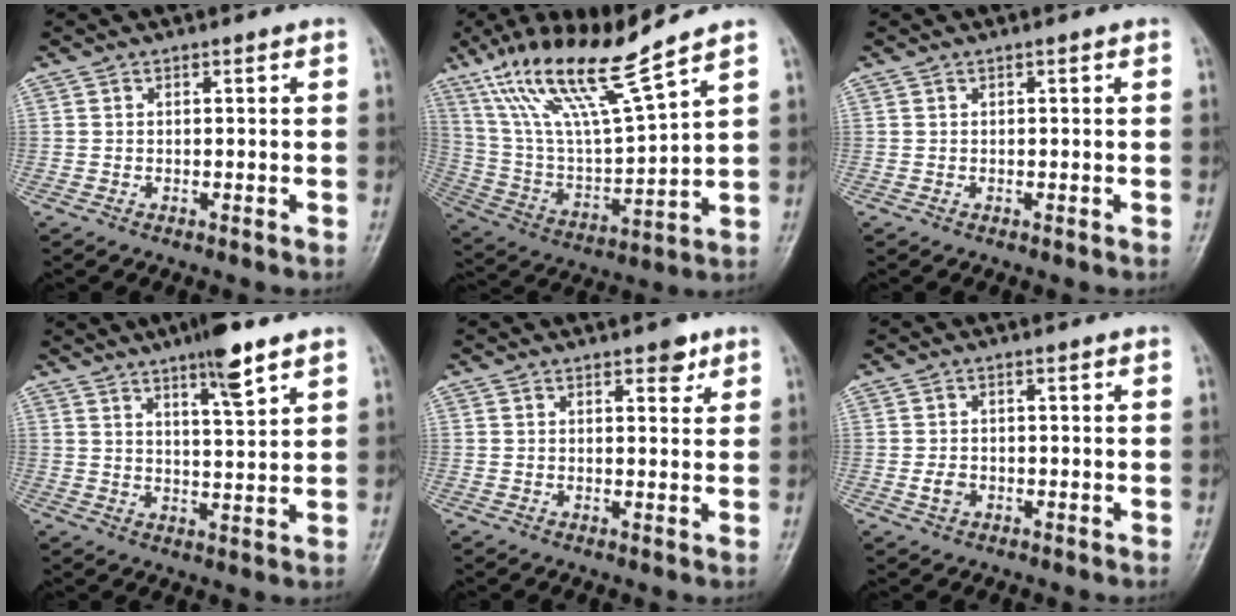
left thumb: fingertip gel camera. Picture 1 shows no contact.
{"total": 17.8, "force": [12.4, 1.8, 12.7], "torque": [-0.229, -0.057, 0.244]}
{"total": 0.0}
{"total": 8.2, "force": [5.3, 1.2, 6.1], "torque": [-0.092, -0.029, 0.086]}
{"total": 2.9, "force": [1.9, 1.4, 1.7], "torque": [-0.007, -0.008, 0.024]}
{"total": 2.3, "force": [-0.6, 1.7, 1.4], "torque": [-0.023, 0.004, -0.012]}